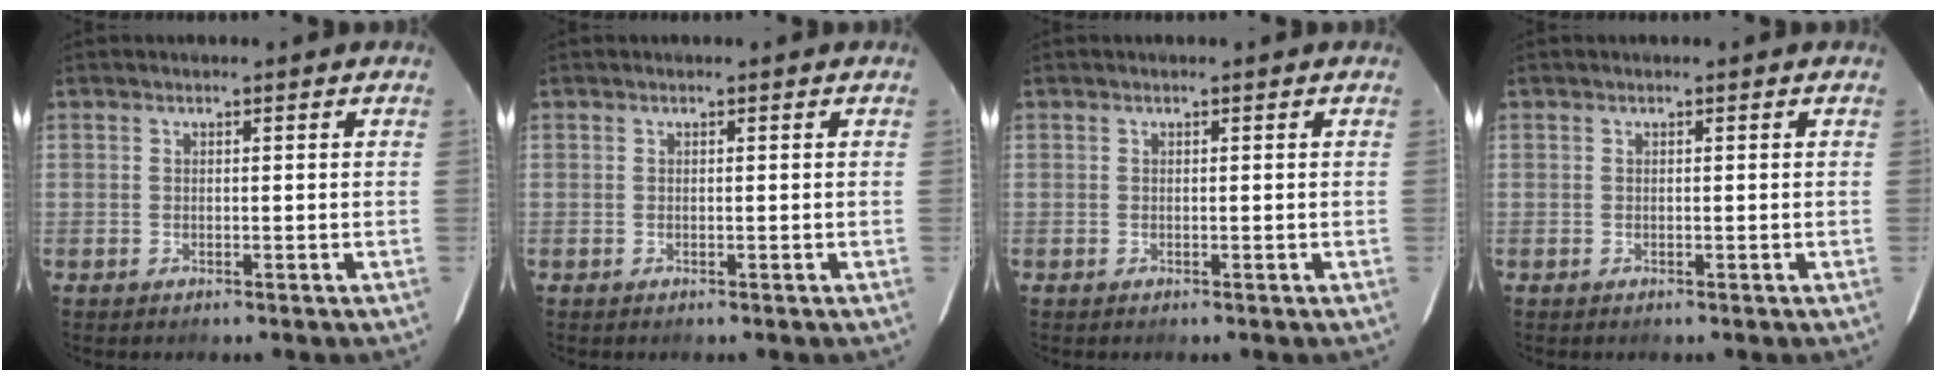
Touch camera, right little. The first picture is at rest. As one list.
[{"total": 0.0}, {"total": 0.0}, {"total": 0.0}]